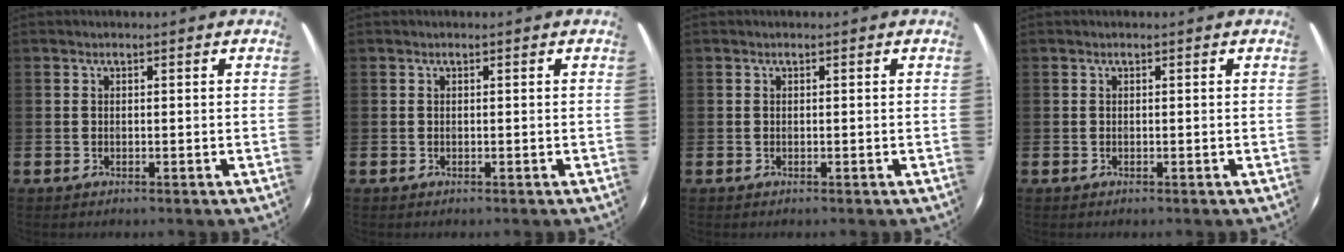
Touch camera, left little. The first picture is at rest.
{"total": 0.0}
{"total": 0.0}
{"total": 0.0}